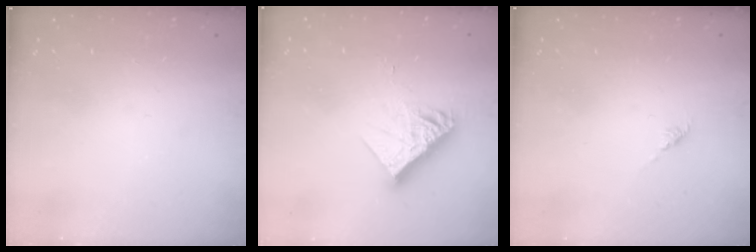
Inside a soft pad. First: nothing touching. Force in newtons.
{"total": 12.1, "press": 12.0, "slide": 1.1}
{"total": 0.6, "press": 0.4, "slide": 0.4}